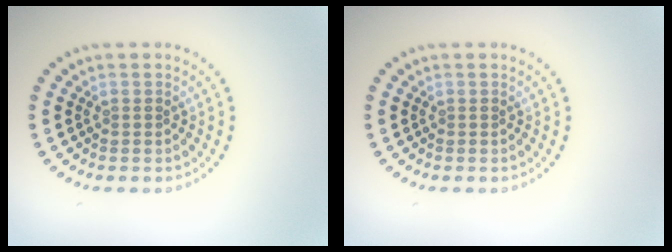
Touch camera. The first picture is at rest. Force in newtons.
{"total": 0.0}